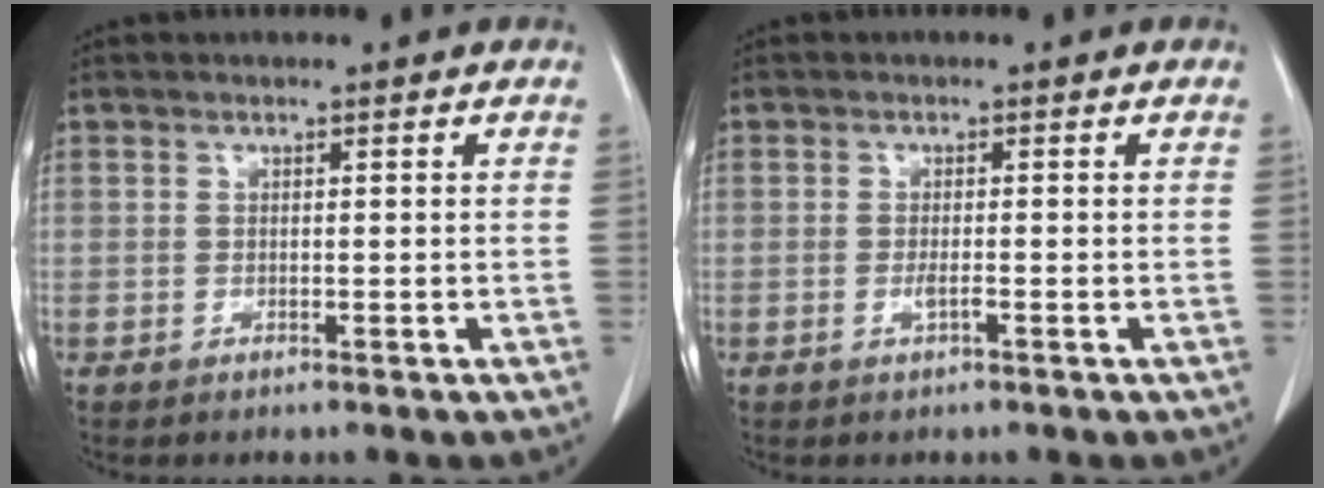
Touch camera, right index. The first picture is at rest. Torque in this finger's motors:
{"motor_torque": [0.24, -0.18, 0.08, 0.03]}